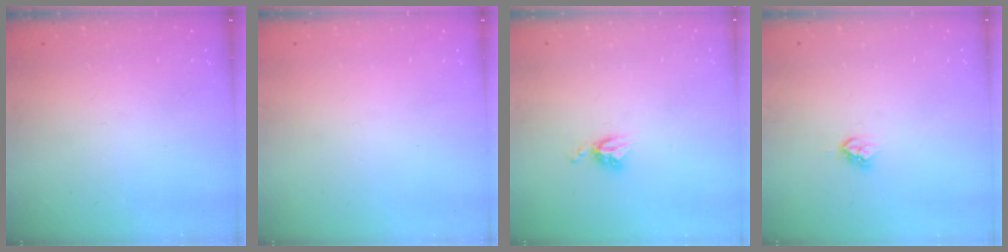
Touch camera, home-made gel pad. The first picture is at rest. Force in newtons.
{"total": 0.0}
{"total": 4.7, "press": 4.7, "slide": 0.5}
{"total": 4.6, "press": 4.6, "slide": 0.3}